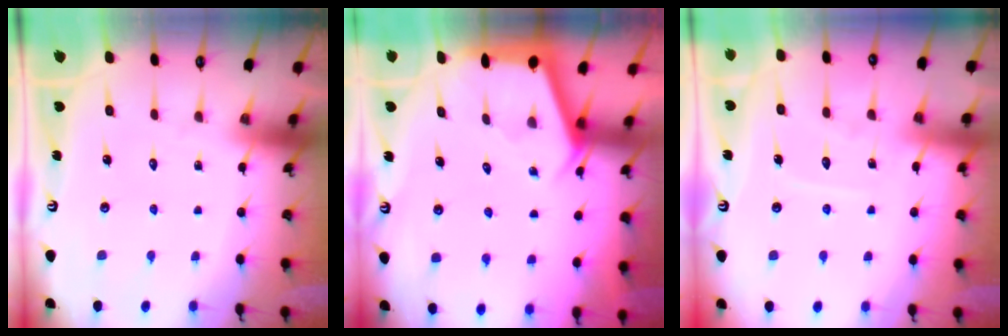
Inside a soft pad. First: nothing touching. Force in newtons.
{"total": 2.9, "press": 2.8, "slide": 0.4}
{"total": 6.2, "press": 6.1, "slide": 0.7}